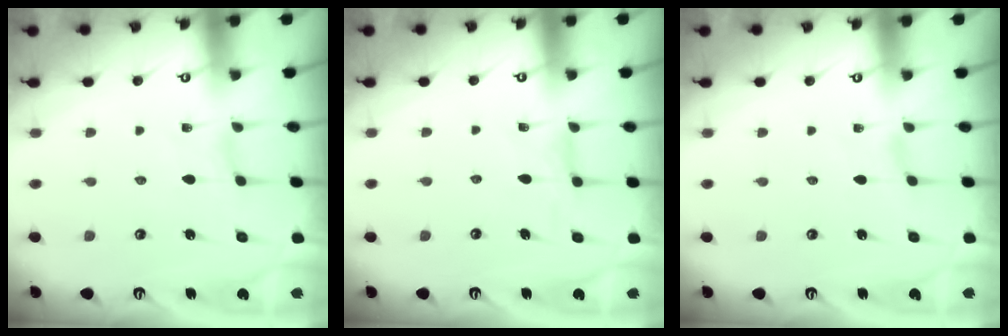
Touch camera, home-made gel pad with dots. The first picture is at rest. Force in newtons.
{"total": 1.9, "press": 1.8, "slide": 0.5}
{"total": 0.5, "press": 0.5, "slide": 0.2}